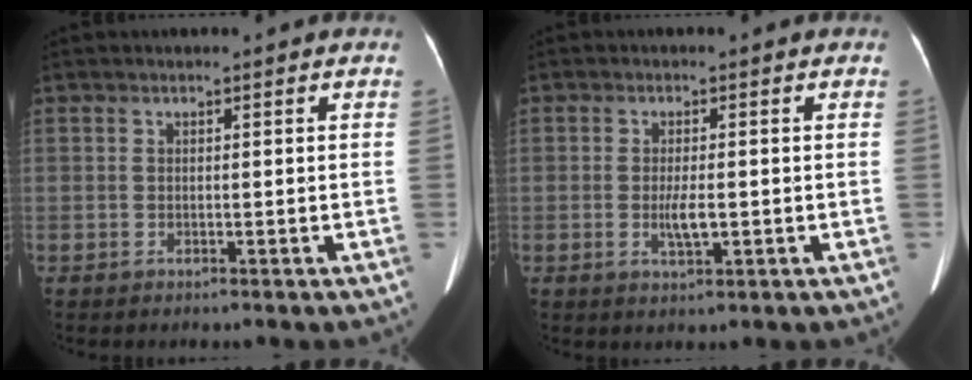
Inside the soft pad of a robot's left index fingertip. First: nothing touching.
{"total": 2.9, "force": [-0.5, 0.7, 2.8], "torque": [-0.058, -0.004, -0.005]}